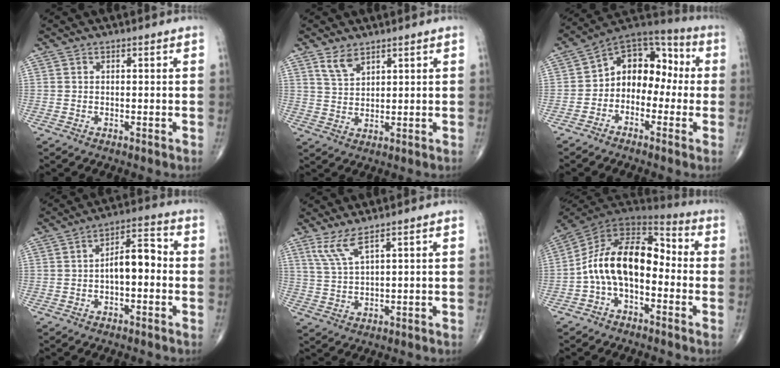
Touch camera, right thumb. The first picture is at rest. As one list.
[{"total": 4.1, "force": [2.9, 2.0, 2.2], "torque": [-0.035, -0.017, 0.062]}, {"total": 12.2, "force": [-1.2, 8.9, 8.2], "torque": [-0.076, 0.054, -0.040]}, {"total": 9.5, "force": [-0.8, 5.1, 8.0], "torque": [-0.101, 0.037, -0.022]}, {"total": 4.6, "force": [3.0, 0.4, 3.4], "torque": [-0.081, -0.019, 0.071]}, {"total": 15.3, "force": [-2.5, 9.0, 12.2], "torque": [-0.190, 0.069, -0.057]}]